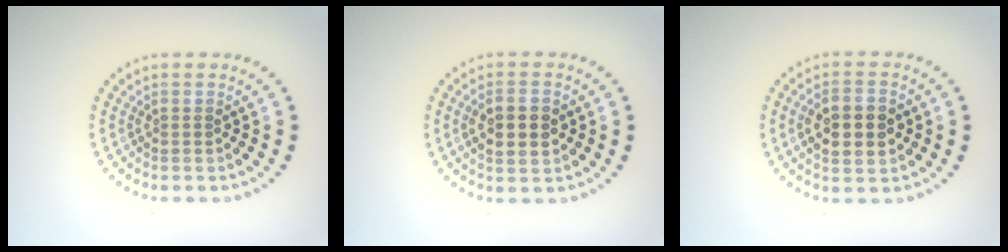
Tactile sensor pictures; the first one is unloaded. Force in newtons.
{"total": 3.3, "press": 3.3, "slide": 0.1}
{"total": 4.6, "press": 4.6, "slide": 0.1}